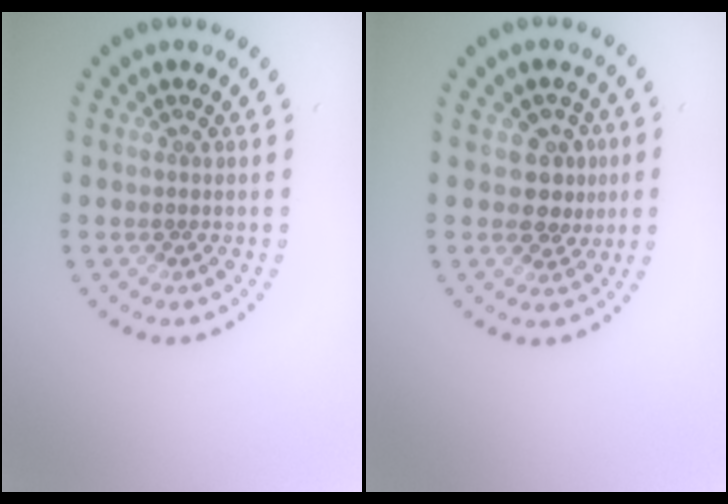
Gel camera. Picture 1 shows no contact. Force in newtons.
{"total": 3.0, "press": 2.8, "slide": 1.1}